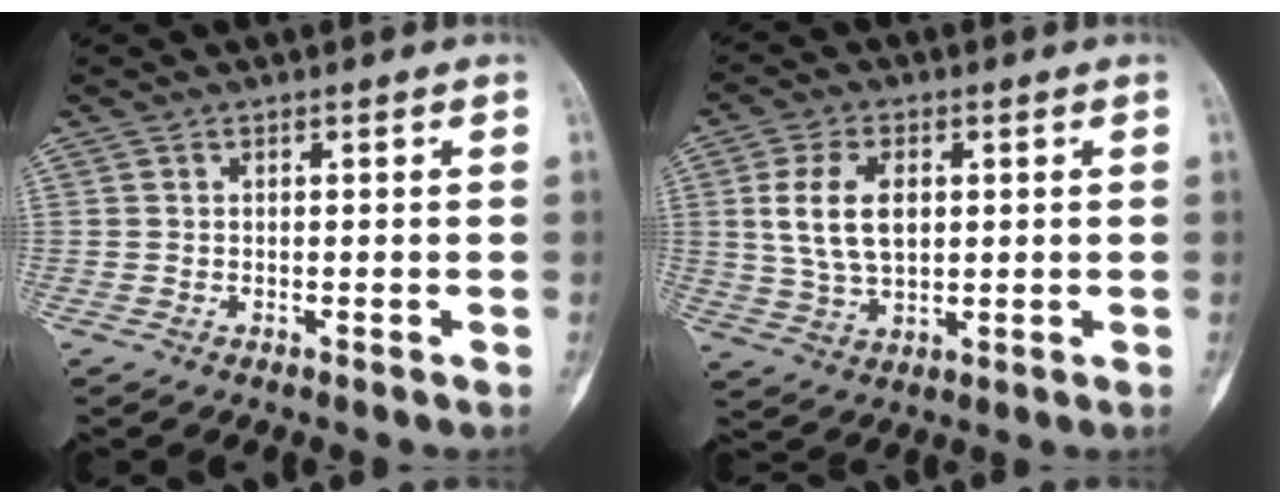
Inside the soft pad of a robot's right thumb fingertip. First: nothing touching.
{"total": 9.8, "force": [1.8, 5.8, 7.7], "torque": [-0.144, -0.002, 0.040]}